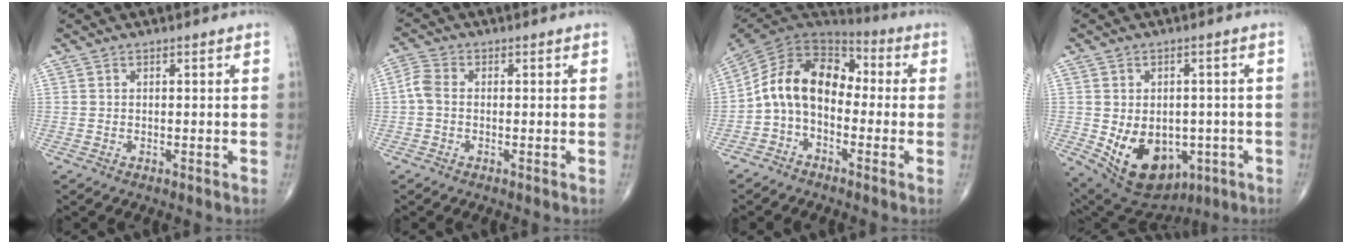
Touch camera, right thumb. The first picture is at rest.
{"total": 3.3, "force": [-0.3, 2.2, 2.4], "torque": [-0.054, 0.007, -0.017]}
{"total": 13.4, "force": [-1.8, 9.2, 9.5], "torque": [-0.150, 0.064, -0.049]}
{"total": 14.4, "force": [-3.7, 10.3, 9.3], "torque": [-0.129, 0.002, -0.030]}